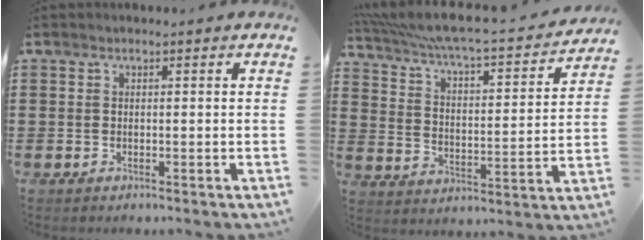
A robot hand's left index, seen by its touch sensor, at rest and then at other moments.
{"total": 4.6, "force": [4.1, 0.2, 2.0], "torque": [-0.064, -0.042, 0.060]}